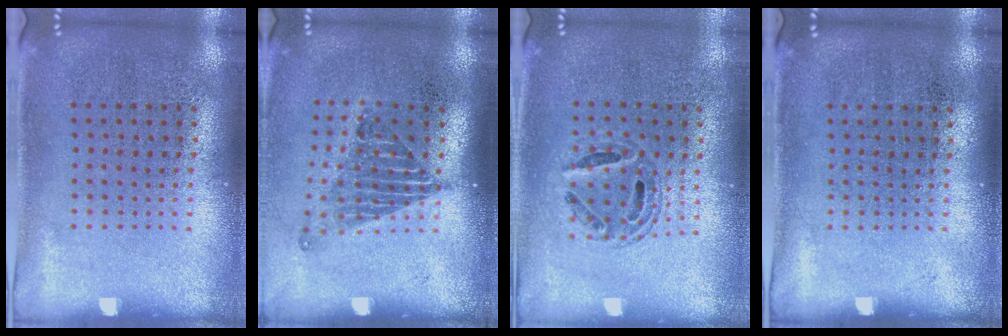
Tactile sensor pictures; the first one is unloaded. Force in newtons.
{"total": 1.4, "press": 1.1, "slide": 0.9}
{"total": 0.7, "press": 0.6, "slide": 0.2}
{"total": 0.0}